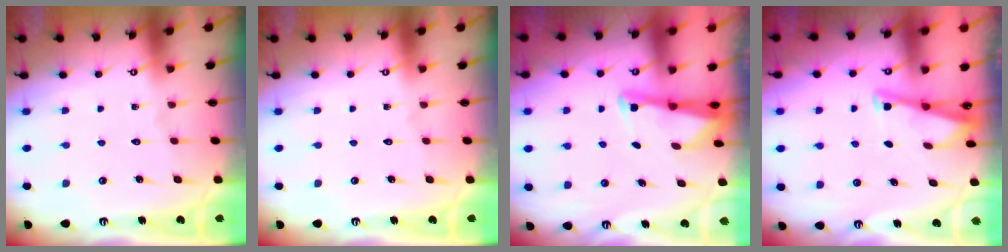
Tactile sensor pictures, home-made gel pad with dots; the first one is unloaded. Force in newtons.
{"total": 0.0}
{"total": 2.7, "press": 2.7, "slide": 0.3}
{"total": 3.3, "press": 3.3, "slide": 0.3}